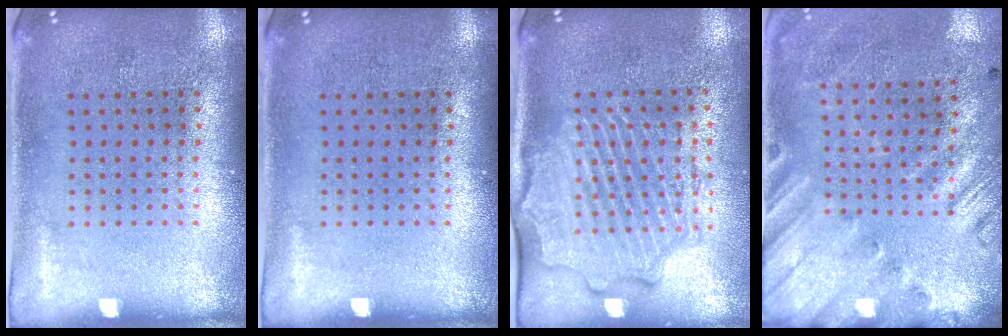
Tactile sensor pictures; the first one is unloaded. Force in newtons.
{"total": 0.0}
{"total": 2.4, "press": 2.2, "slide": 0.9}
{"total": 2.6, "press": 1.8, "slide": 1.8}